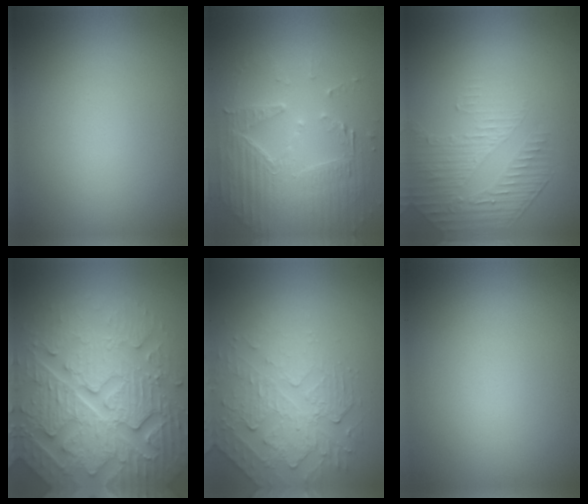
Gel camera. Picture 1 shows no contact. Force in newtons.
{"total": 4.9, "press": 4.3, "slide": 2.3}
{"total": 1.9, "press": 1.3, "slide": 1.3}
{"total": 7.9, "press": 7.7, "slide": 2.0}
{"total": 2.7, "press": 2.1, "slide": 1.7}
{"total": 0.0}